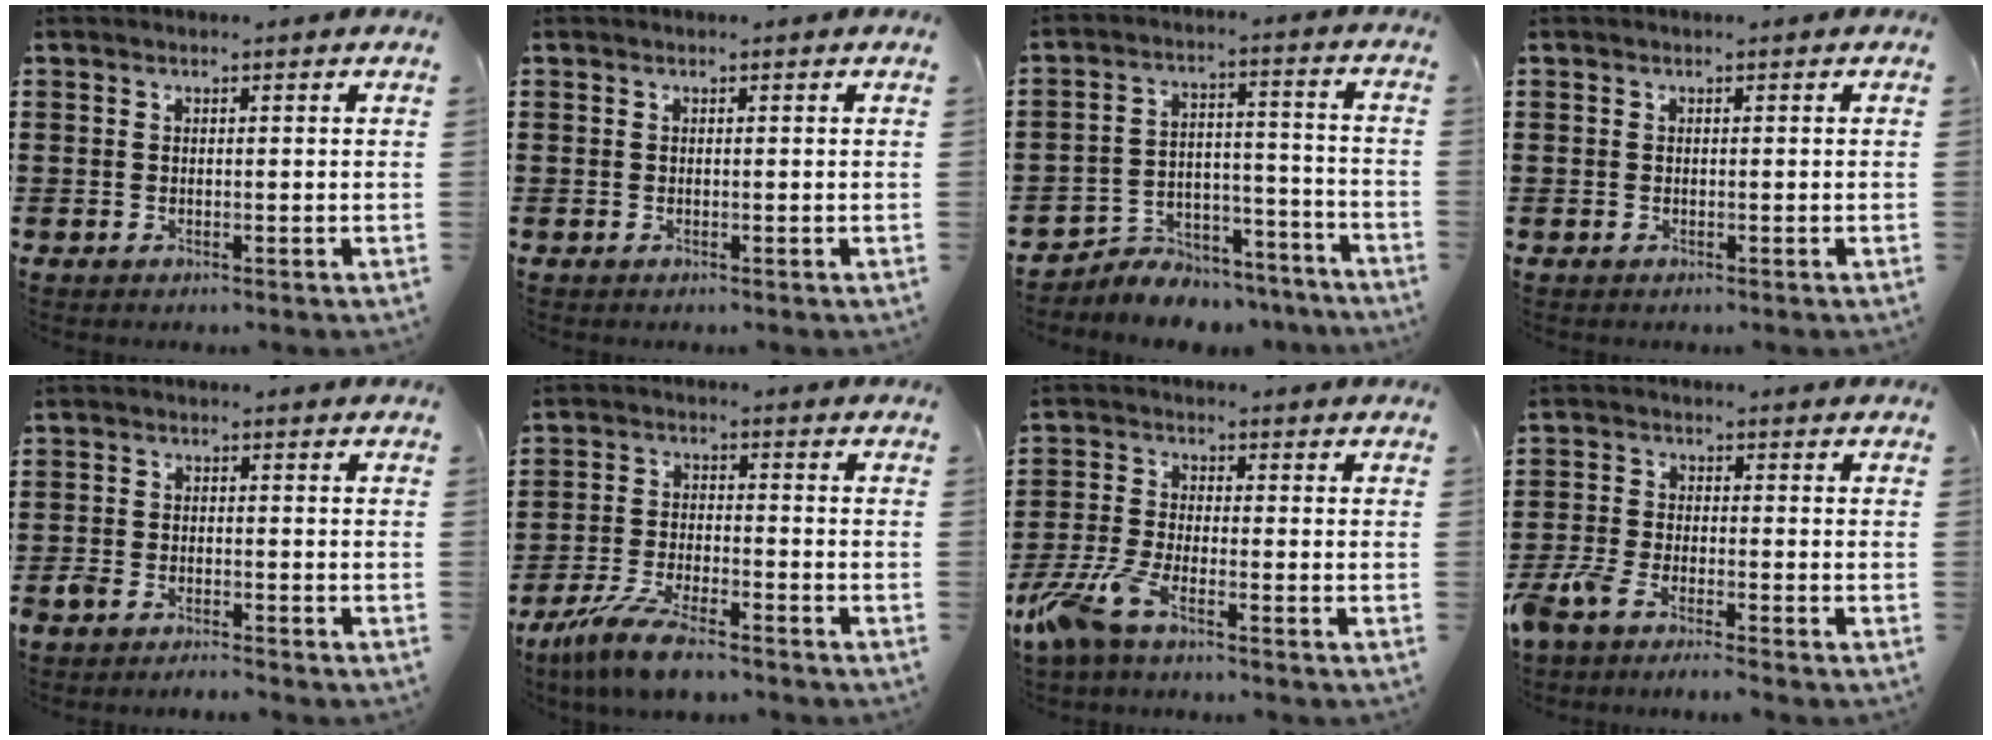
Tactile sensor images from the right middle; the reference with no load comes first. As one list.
[{"total": 0.0}, {"total": 6.2, "force": [-5.9, 1.8, 0.3], "torque": [-0.003, 0.018, -0.116]}, {"total": 0.0}, {"total": 2.6, "force": [-2.6, 0.4, 0.2], "torque": [-0.025, -0.004, -0.059]}, {"total": 7.4, "force": [-6.3, 0.9, 3.8], "torque": [-0.091, -0.008, -0.122]}, {"total": 6.4, "force": [-4.5, 1.4, 4.3], "torque": [-0.125, -0.020, -0.093]}, {"total": 4.2, "force": [-3.7, 0.6, 1.9], "torque": [-0.068, -0.014, -0.081]}]